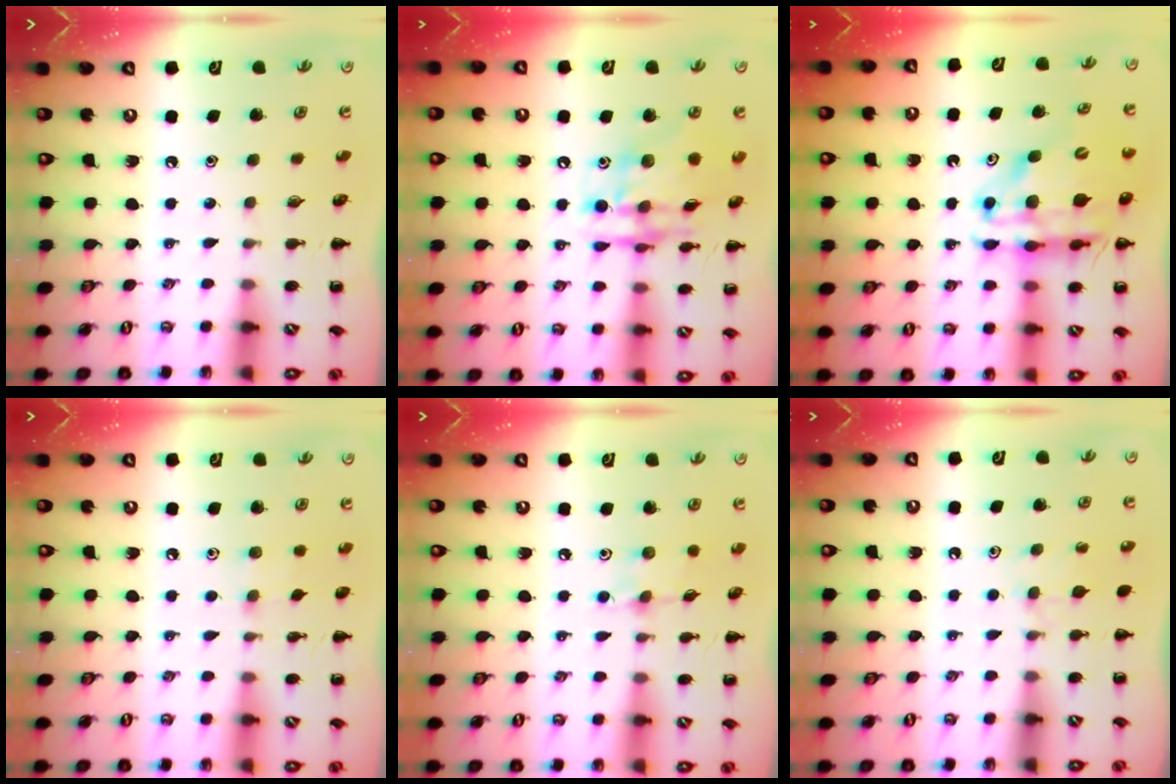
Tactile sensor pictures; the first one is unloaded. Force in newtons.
{"total": 14.9, "press": 14.5, "slide": 3.3}
{"total": 16.4, "press": 15.9, "slide": 4.1}
{"total": 4.6, "press": 4.4, "slide": 1.5}
{"total": 4.7, "press": 4.6, "slide": 1.2}
{"total": 5.2, "press": 4.8, "slide": 1.9}